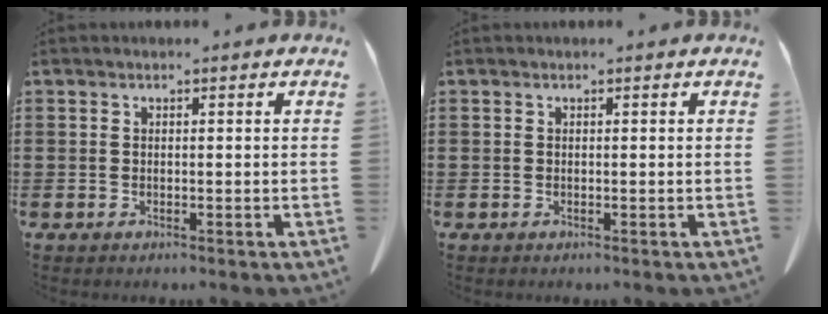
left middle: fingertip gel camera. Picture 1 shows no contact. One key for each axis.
{"total": 0.0}